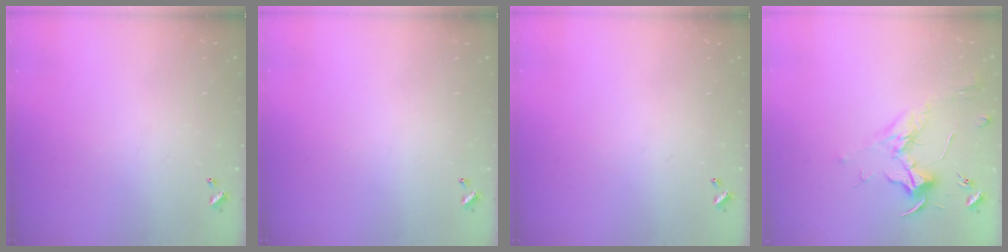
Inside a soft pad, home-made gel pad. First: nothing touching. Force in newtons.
{"total": 0.0}
{"total": 0.0}
{"total": 1.8, "press": 1.7, "slide": 0.6}